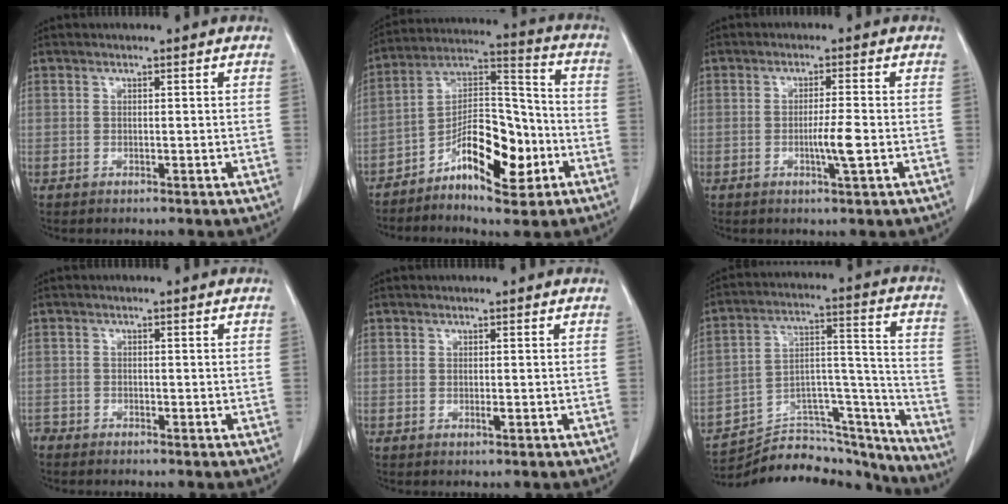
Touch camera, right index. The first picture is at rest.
{"total": 13.4, "force": [-6.2, 4.9, 10.9], "torque": [-0.182, 0.024, -0.100]}
{"total": 3.8, "force": [-1.0, -0.3, 3.6], "torque": [-0.064, -0.006, -0.016]}
{"total": 1.6, "force": [-1.5, 0.4, 0.1], "torque": [0.000, -0.002, -0.028]}
{"total": 0.6, "force": [-0.2, 0.0, 0.6], "torque": [-0.013, -0.002, -0.003]}
{"total": 24.9, "force": [-23.4, 5.7, 6.4], "torque": [-0.086, 0.050, -0.349]}